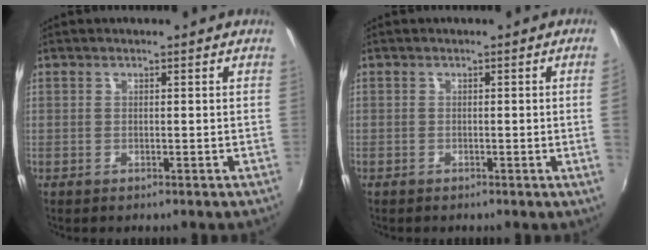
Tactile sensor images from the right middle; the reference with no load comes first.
{"total": 2.3, "force": [-0.1, -1.5, 1.8], "torque": [-0.023, -0.014, 0.005]}